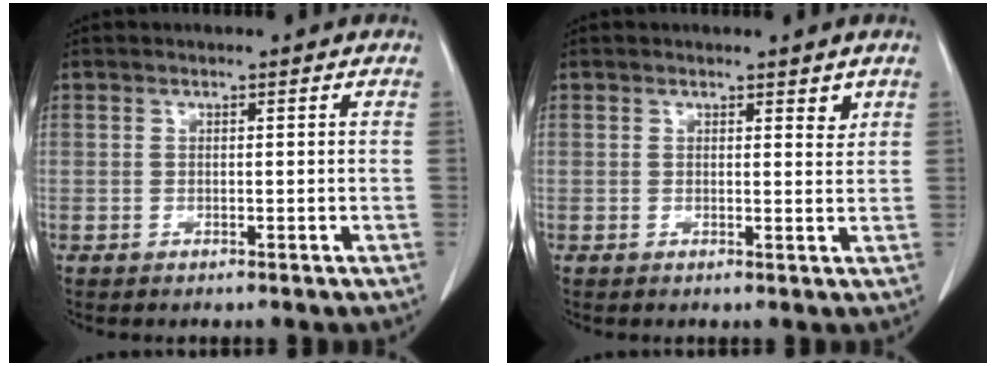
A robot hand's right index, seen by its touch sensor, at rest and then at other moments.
{"total": 1.6, "force": [1.2, 0.5, 1.0], "torque": [-0.012, -0.007, 0.016]}